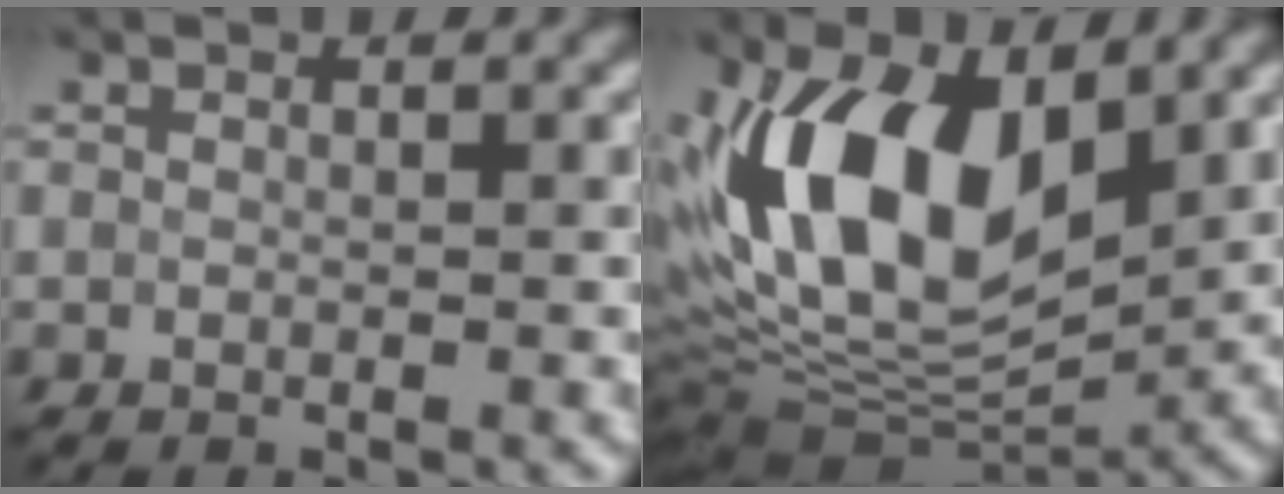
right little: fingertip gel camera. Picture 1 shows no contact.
{"total": 12.7, "force": [2.6, 6.6, 10.5], "torque": [-0.190, 0.000, 0.041]}